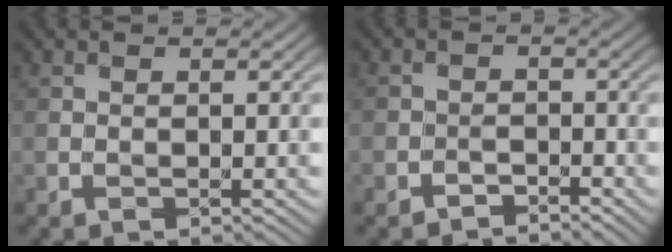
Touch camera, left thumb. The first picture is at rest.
{"total": 3.4, "force": [-1.8, 2.6, -1.2], "torque": [0.049, 0.007, -0.059]}